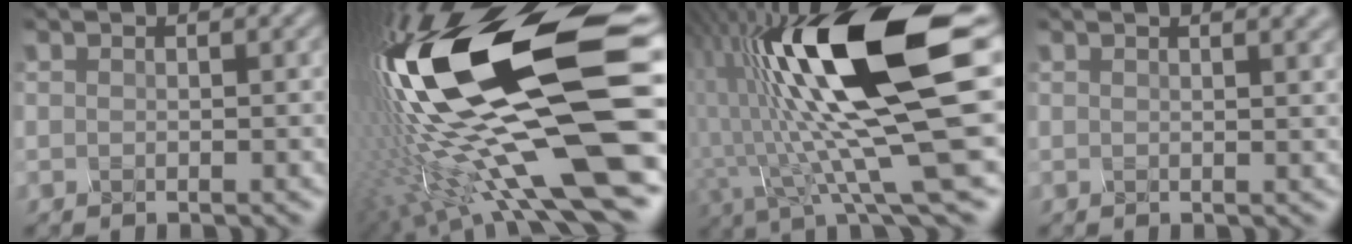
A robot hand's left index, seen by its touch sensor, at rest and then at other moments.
{"total": 18.8, "force": [0.5, 5.6, 17.9], "torque": [-0.364, -0.006, 0.025]}
{"total": 13.2, "force": [2.1, 1.8, 12.9], "torque": [-0.239, -0.001, 0.062]}
{"total": 3.9, "force": [1.6, 1.5, 3.2], "torque": [-0.019, 0.031, 0.012]}